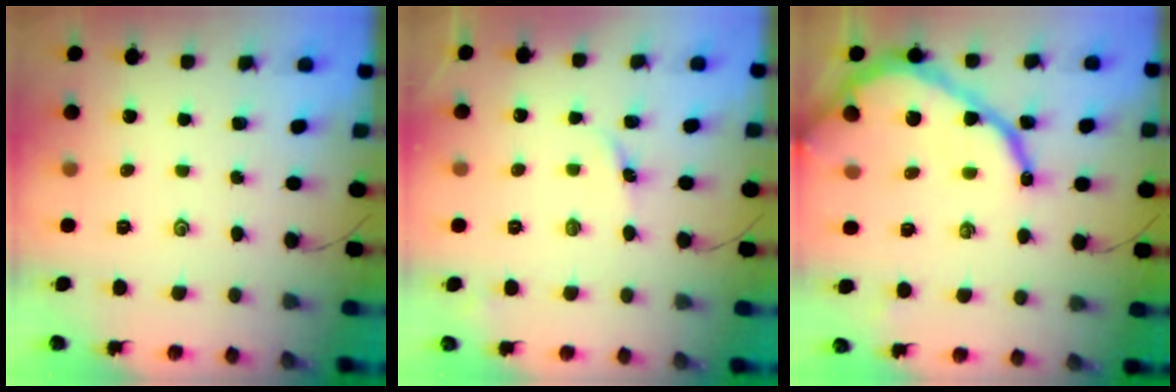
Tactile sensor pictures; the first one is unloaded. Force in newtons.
{"total": 3.0, "press": 3.0, "slide": 0.4}
{"total": 17.2, "press": 17.1, "slide": 1.5}